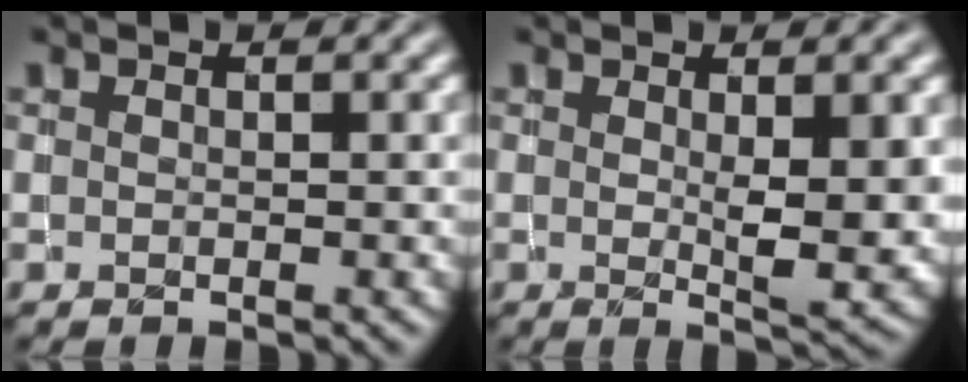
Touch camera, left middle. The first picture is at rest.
{"total": 4.7, "force": [0.6, 1.1, 4.6], "torque": [-0.072, -0.010, 0.015]}